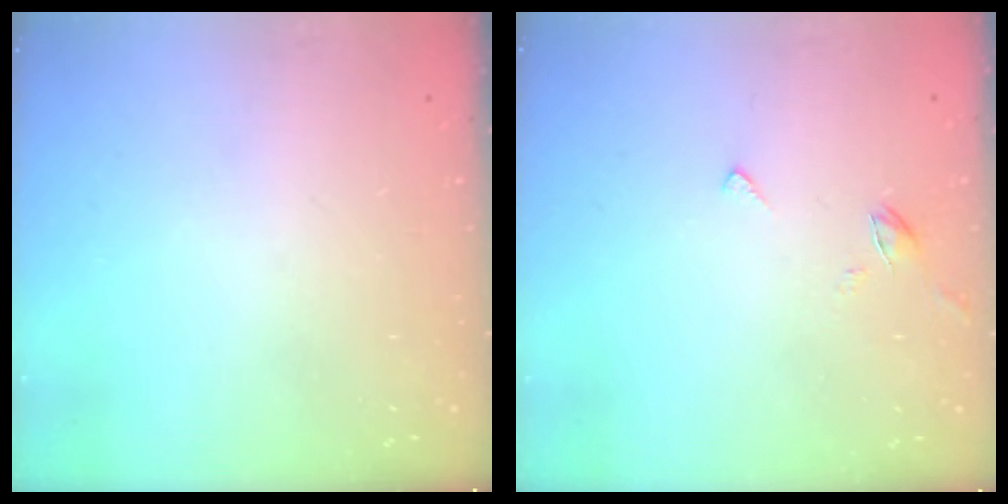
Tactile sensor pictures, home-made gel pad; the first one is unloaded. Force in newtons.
{"total": 3.1, "press": 3.1, "slide": 0.4}